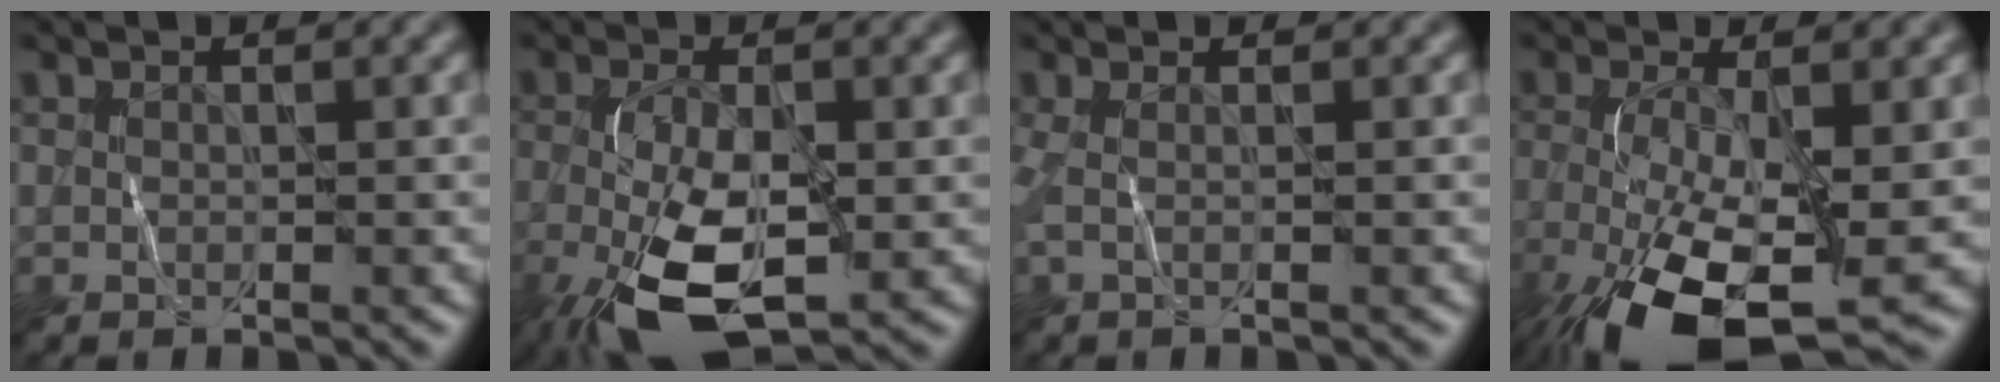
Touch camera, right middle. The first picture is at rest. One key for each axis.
{"total": 9.2, "fx": -3.4, "fy": 3.9, "fz": 7.6, "tx": -0.176, "ty": -0.022, "tz": -0.060}
{"total": 1.7, "fx": 0.0, "fy": 0.5, "fz": 1.6, "tx": -0.034, "ty": -0.002, "tz": -0.009}
{"total": 11.3, "fx": -4.3, "fy": 4.6, "fz": 9.4, "tx": -0.191, "ty": -0.030, "tz": -0.068}